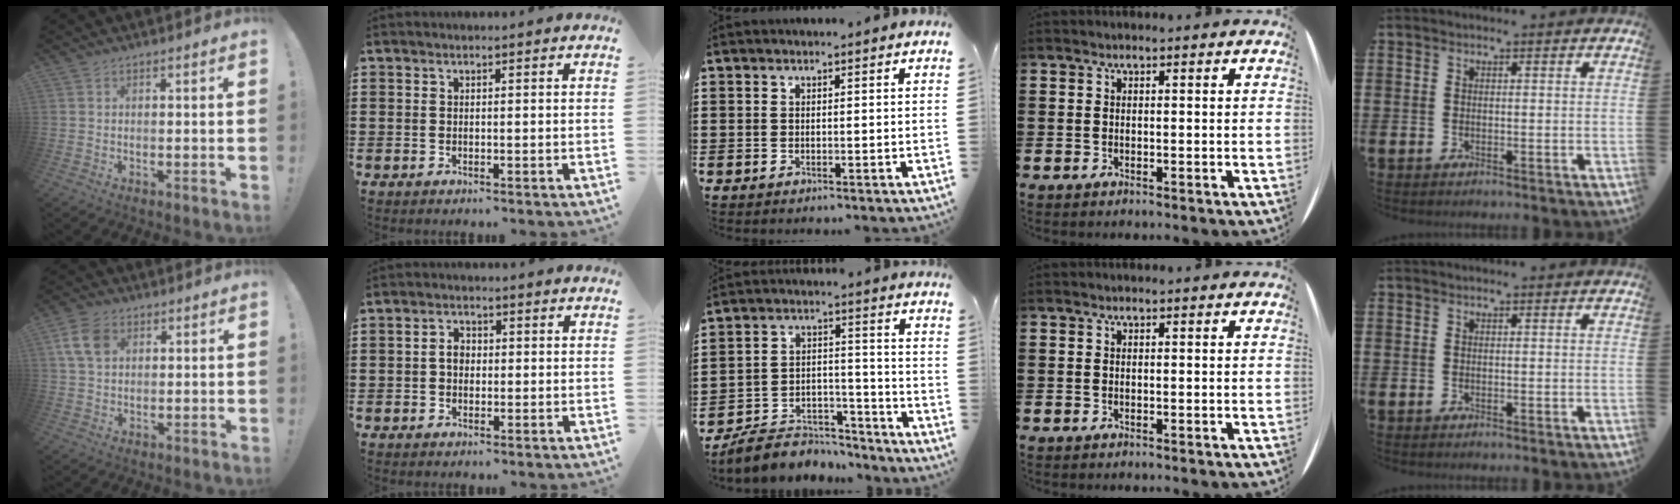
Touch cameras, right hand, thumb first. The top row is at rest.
{"thumb": {"total": 8.8, "force": [3.0, 6.1, 5.5], "torque": [-0.106, 0.003, 0.061]}, "index": {"total": 2.4, "force": [-0.1, 1.7, 1.7], "torque": [-0.035, 0.006, -0.004]}, "middle": {"total": 6.8, "force": [-6.5, 1.9, 1.1], "torque": [-0.020, 0.018, -0.126]}}